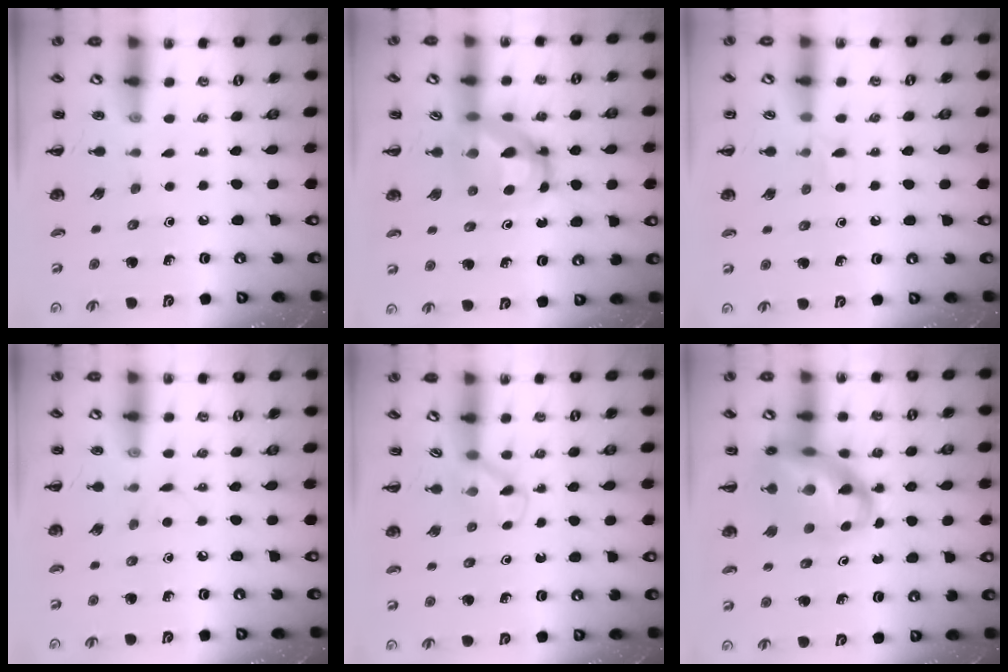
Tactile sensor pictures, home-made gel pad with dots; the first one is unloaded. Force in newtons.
{"total": 6.4, "press": 6.2, "slide": 1.5}
{"total": 4.6, "press": 4.2, "slide": 1.6}
{"total": 2.9, "press": 2.8, "slide": 0.9}
{"total": 2.6, "press": 2.4, "slide": 0.9}
{"total": 14.8, "press": 14.3, "slide": 3.6}